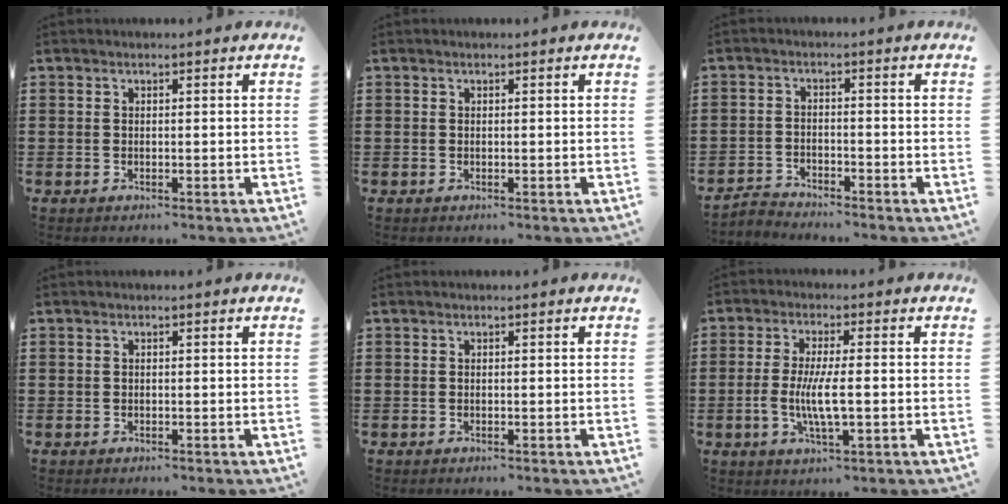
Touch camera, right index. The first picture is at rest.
{"total": 0.0}
{"total": 2.4, "force": [-2.4, 0.3, -0.1], "torque": [-0.007, 0.003, -0.051]}
{"total": 0.0}
{"total": 0.0}
{"total": 6.3, "force": [-1.1, 1.4, 6.1], "torque": [-0.125, -0.005, -0.027]}